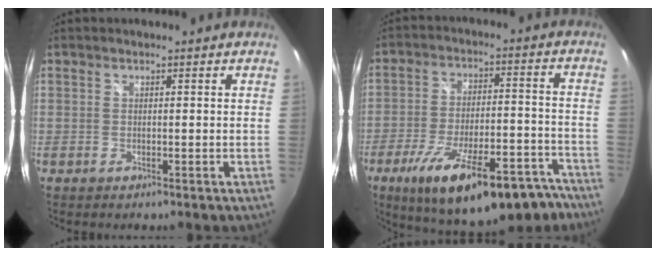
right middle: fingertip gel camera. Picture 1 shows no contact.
{"total": 25.1, "force": [-17.7, 8.2, 15.8], "torque": [-0.249, -0.018, -0.243]}